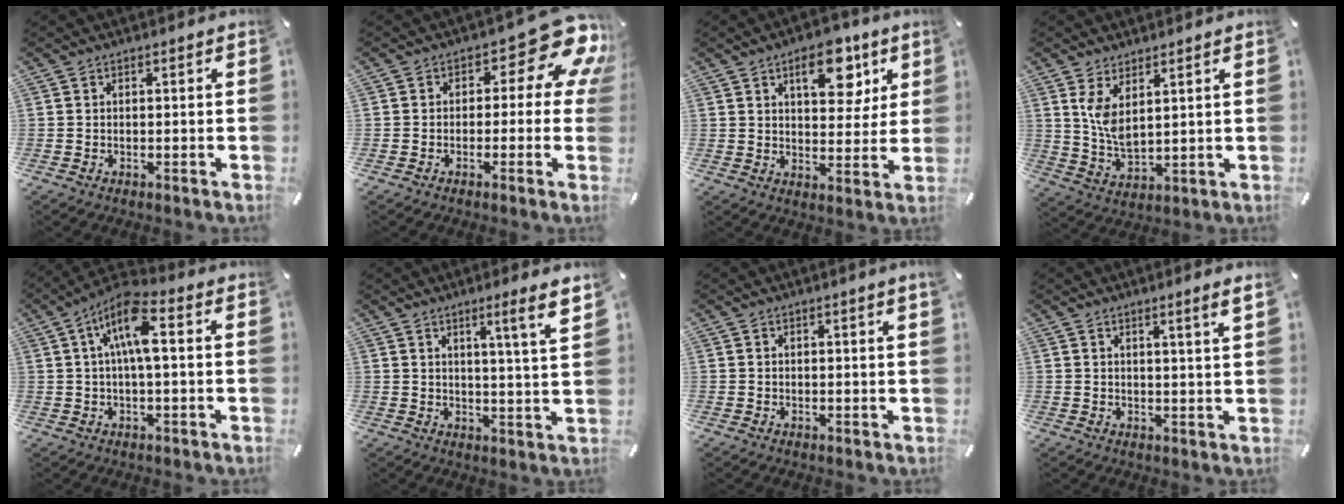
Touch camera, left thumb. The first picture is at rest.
{"total": 13.2, "force": [4.8, 6.5, 10.4], "torque": [-0.128, -0.029, 0.080]}
{"total": 12.5, "force": [6.1, 6.9, 8.4], "torque": [-0.093, -0.021, 0.096]}
{"total": 6.5, "force": [3.8, 2.7, 4.5], "torque": [-0.112, -0.020, 0.068]}
{"total": 10.5, "force": [2.1, 3.6, 9.6], "torque": [-0.177, 0.002, 0.036]}
{"total": 8.1, "force": [4.6, -0.2, 6.6], "torque": [-0.098, -0.027, 0.065]}
{"total": 1.0, "force": [0.6, -0.1, 0.8], "torque": [-0.014, -0.002, 0.011]}
{"total": 3.6, "force": [2.2, -0.4, 2.8], "torque": [-0.055, -0.009, 0.037]}